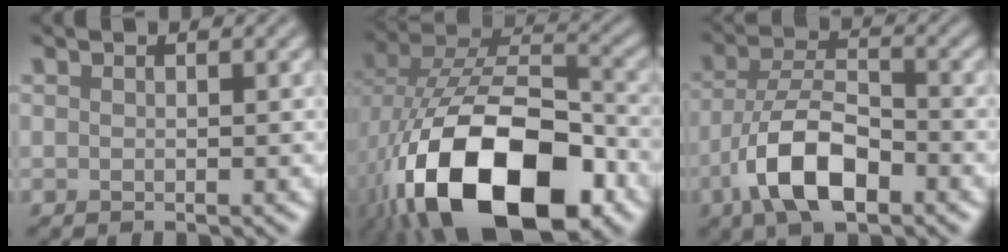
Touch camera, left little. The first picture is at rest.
{"total": 17.3, "force": [-8.3, 9.2, 12.1], "torque": [-0.217, -0.028, -0.136]}
{"total": 7.3, "force": [-3.7, 3.0, 5.4], "torque": [-0.100, 0.001, -0.080]}